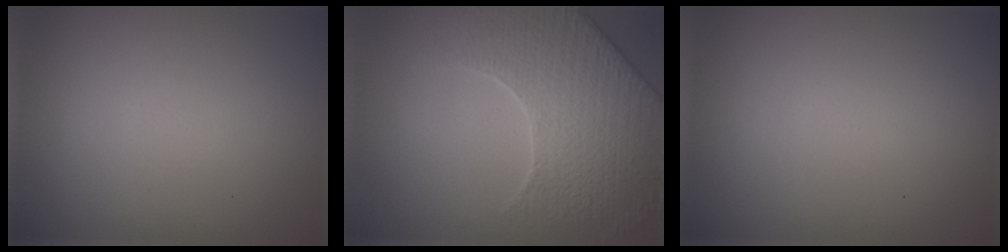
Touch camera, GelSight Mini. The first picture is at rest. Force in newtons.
{"total": 5.7, "press": 5.2, "slide": 2.1}
{"total": 0.0}